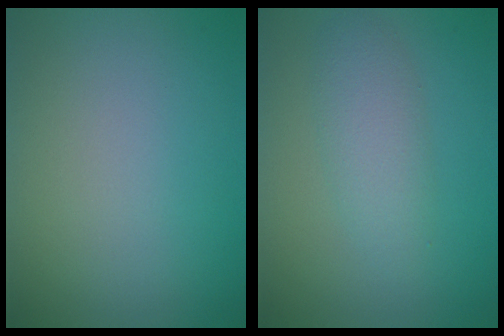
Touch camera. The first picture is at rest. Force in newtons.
{"total": 2.8, "press": 2.8, "slide": 0.1}